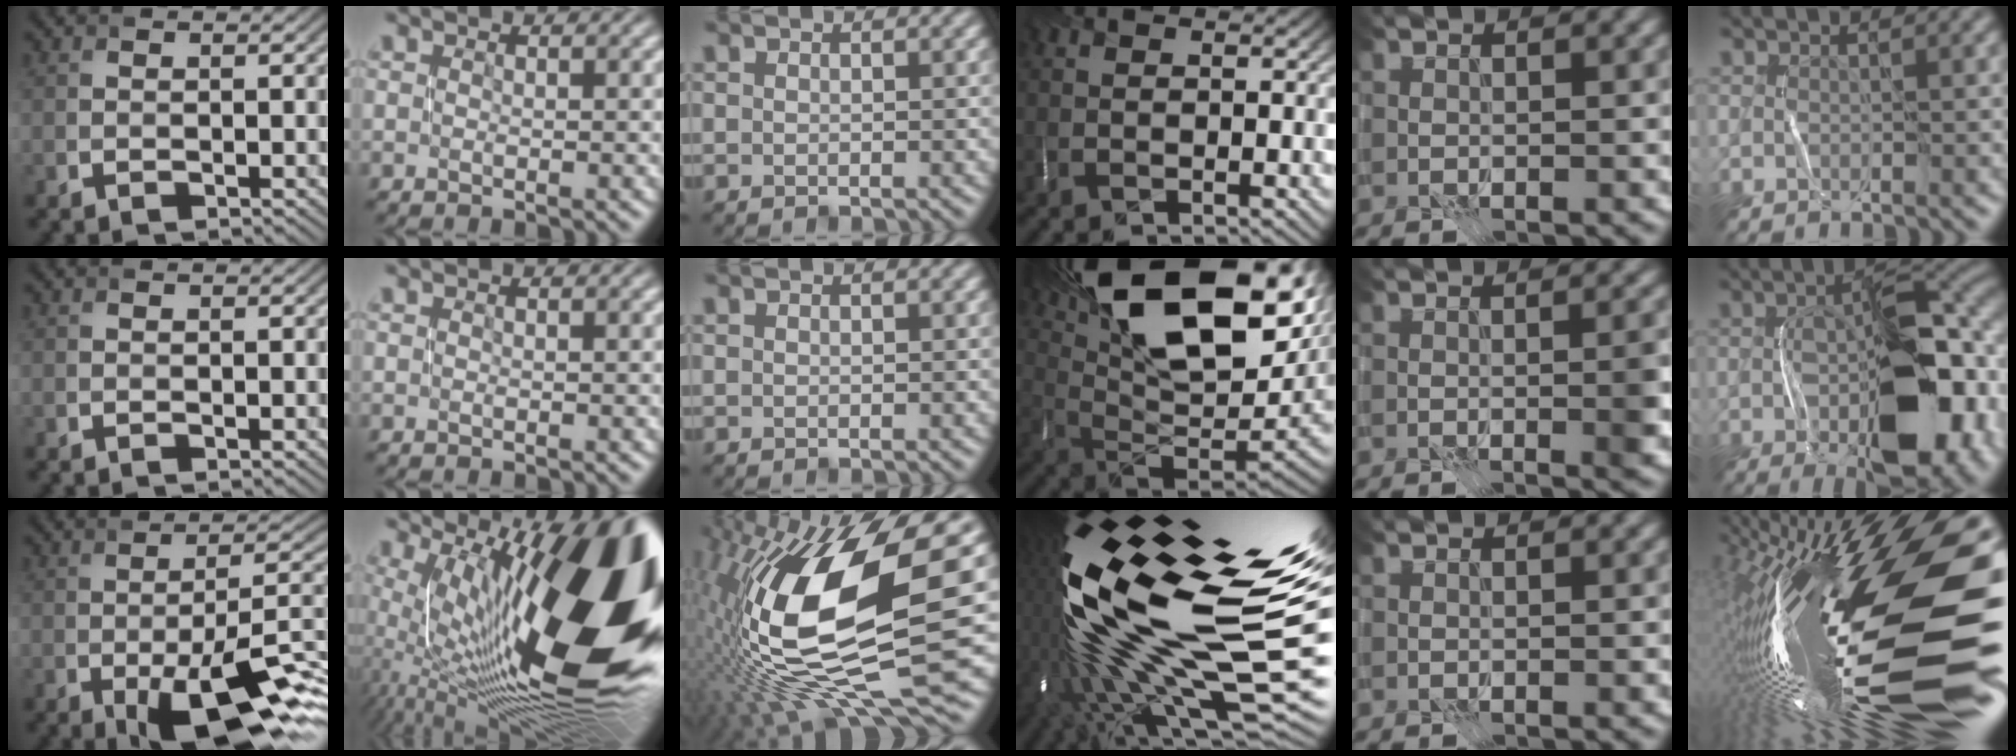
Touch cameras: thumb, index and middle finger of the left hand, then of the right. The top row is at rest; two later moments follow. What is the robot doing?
{"motion": "open", "object": "stapler"}